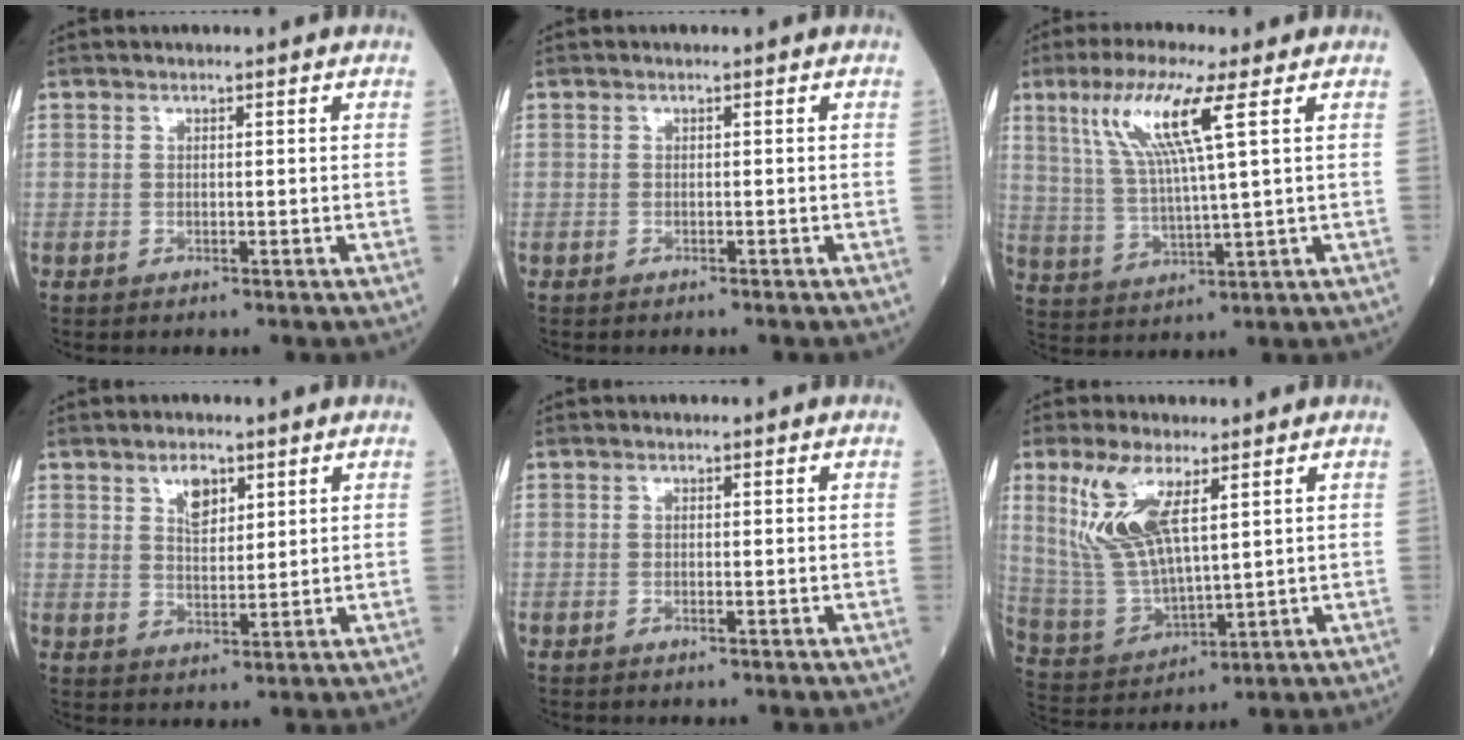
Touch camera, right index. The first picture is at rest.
{"total": 0.9, "force": [-0.8, 0.1, 0.4], "torque": [-0.009, -0.001, -0.008]}
{"total": 10.5, "force": [4.7, -0.1, 9.4], "torque": [-0.198, 0.009, 0.094]}
{"total": 4.1, "force": [2.4, 1.9, 2.8], "torque": [-0.052, 0.001, 0.047]}
{"total": 0.0}
{"total": 11.3, "force": [5.2, 3.3, 9.4], "torque": [-0.220, 0.003, 0.116]}